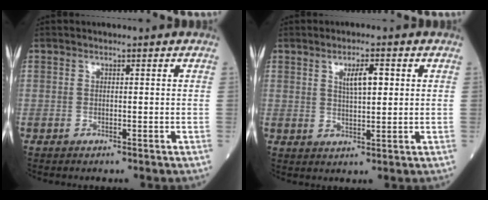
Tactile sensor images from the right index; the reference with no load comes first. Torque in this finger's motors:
{"motor_torque": [0.09, 0.19, 0.01, 0.05]}